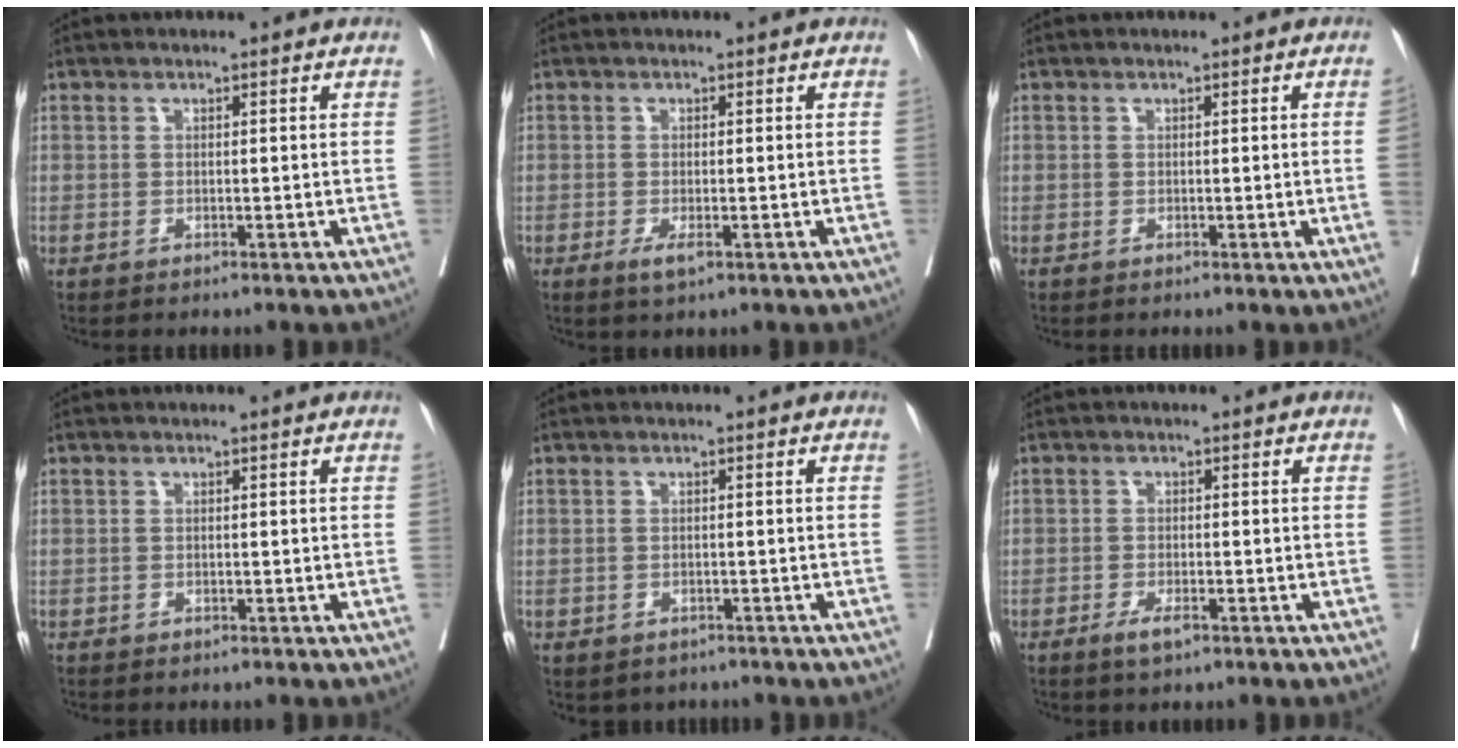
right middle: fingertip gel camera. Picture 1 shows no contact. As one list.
[{"total": 2.0, "force": [-1.0, 0.5, 1.6], "torque": [-0.025, -0.001, -0.014]}, {"total": 1.6, "force": [-0.2, -0.7, 1.4], "torque": [-0.018, -0.002, 0.000]}, {"total": 0.0}, {"total": 3.7, "force": [-2.7, 2.3, 0.7], "torque": [-0.001, 0.009, -0.033]}, {"total": 2.7, "force": [-1.8, 0.6, 2.0], "torque": [-0.036, 0.000, -0.034]}]